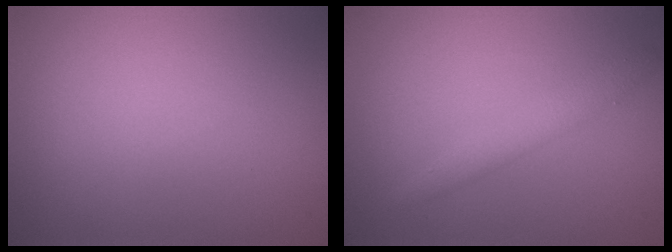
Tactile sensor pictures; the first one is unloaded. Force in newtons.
{"total": 2.9, "press": 2.9, "slide": 0.4}